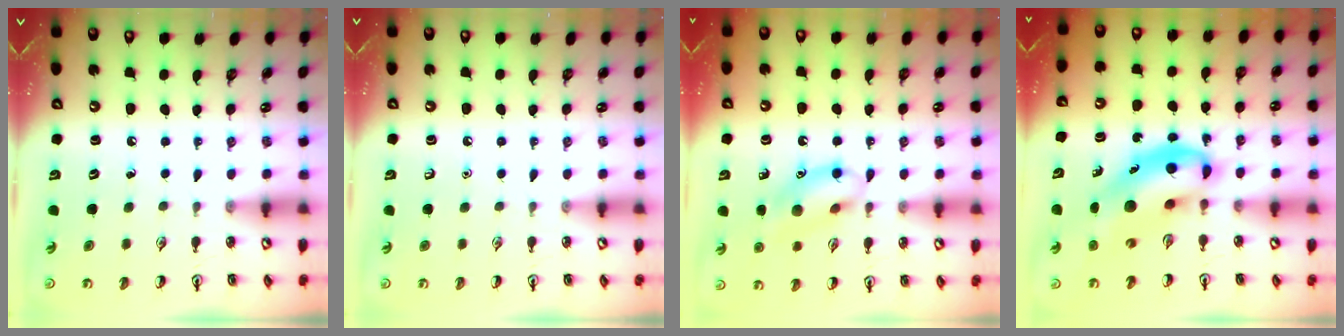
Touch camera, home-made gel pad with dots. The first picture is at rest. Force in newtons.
{"total": 0.0}
{"total": 12.5, "press": 12.4, "slide": 1.0}
{"total": 9.8, "press": 9.5, "slide": 2.4}